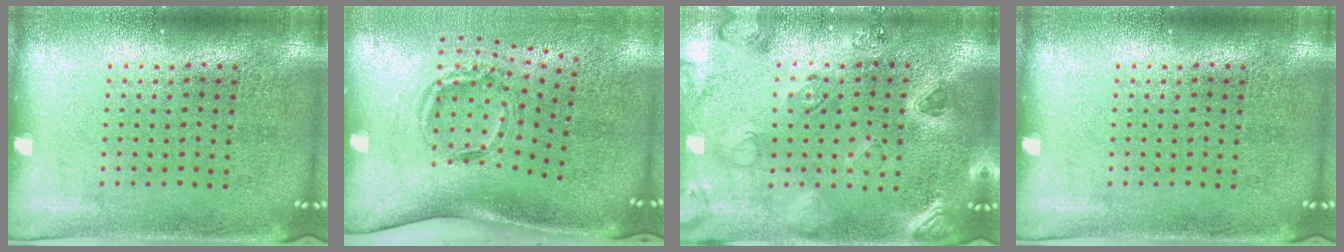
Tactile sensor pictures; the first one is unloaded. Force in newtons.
{"total": 2.0, "press": 1.2, "slide": 1.6}
{"total": 1.1, "press": 1.1, "slide": 0.3}
{"total": 0.0}